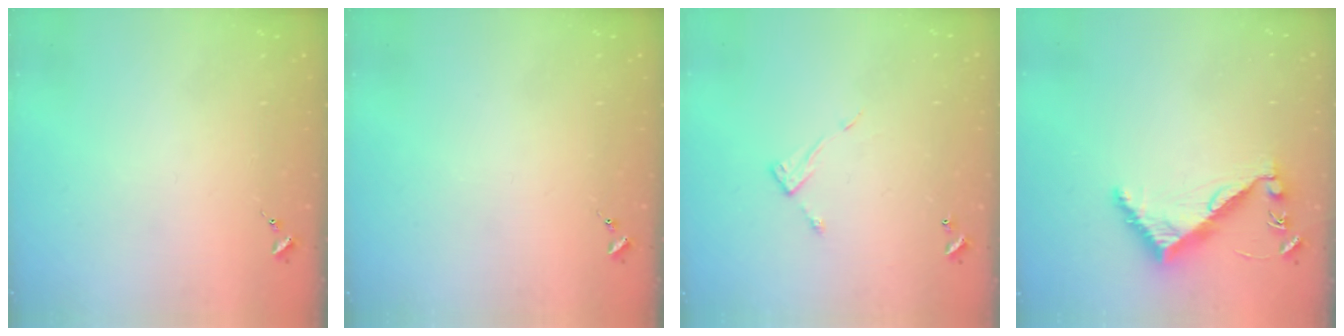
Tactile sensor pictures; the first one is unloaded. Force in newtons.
{"total": 0.0}
{"total": 6.7, "press": 6.7, "slide": 0.2}
{"total": 7.5, "press": 7.4, "slide": 0.6}